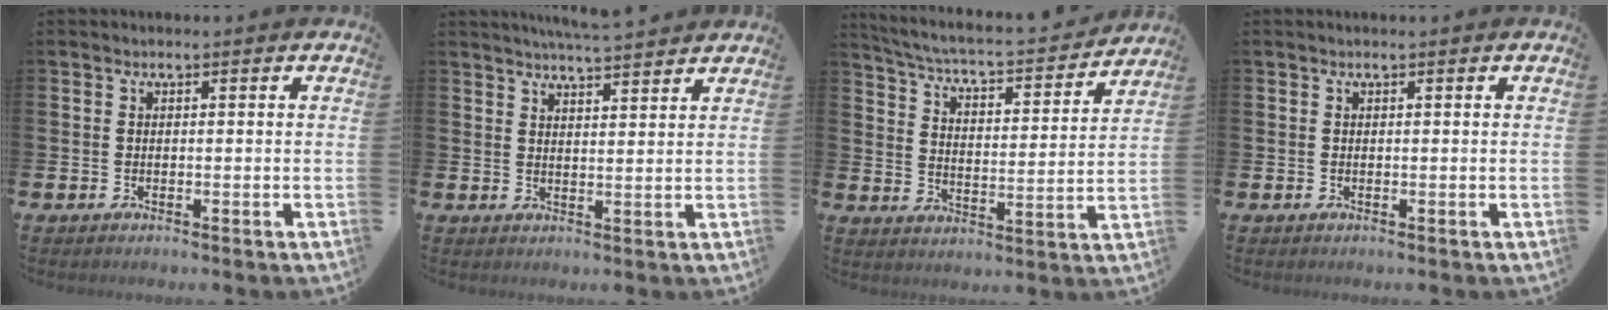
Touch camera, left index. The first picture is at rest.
{"total": 4.9, "force": [4.8, -0.3, 0.8], "torque": [-0.023, -0.023, 0.086]}
{"total": 5.2, "force": [4.9, 0.7, 1.7], "torque": [-0.059, -0.041, 0.075]}
{"total": 0.0}